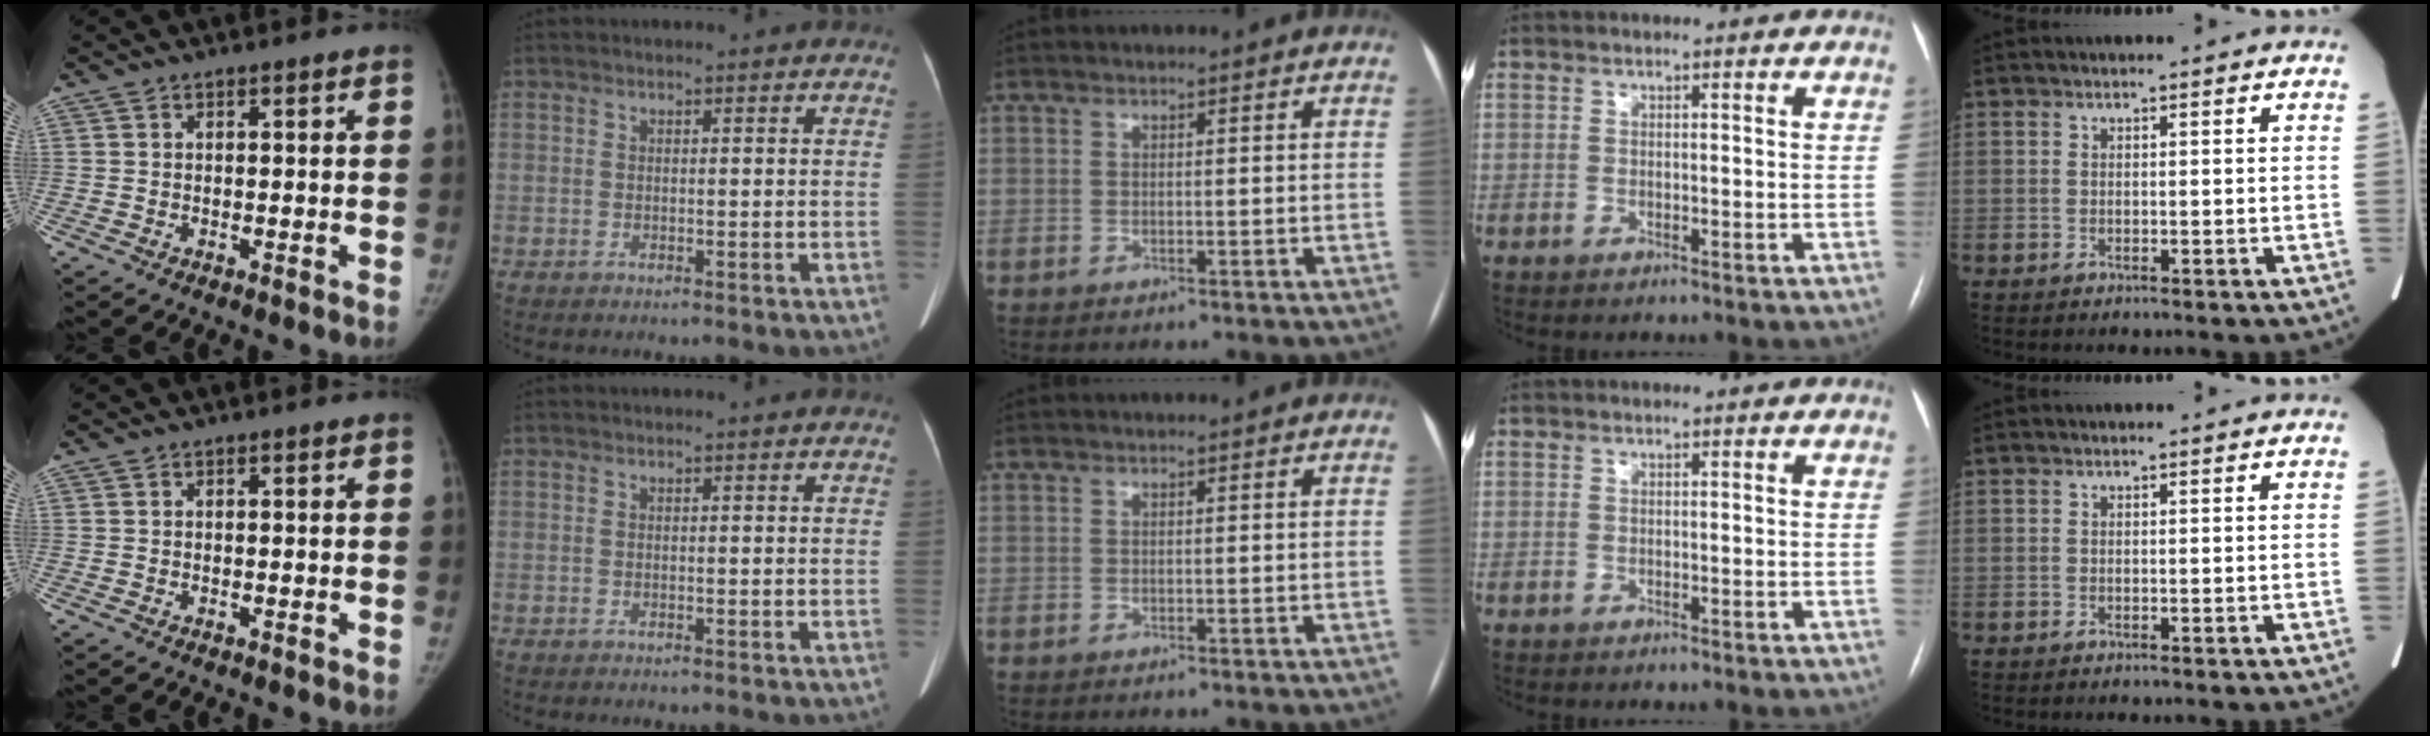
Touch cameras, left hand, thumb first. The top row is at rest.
{}